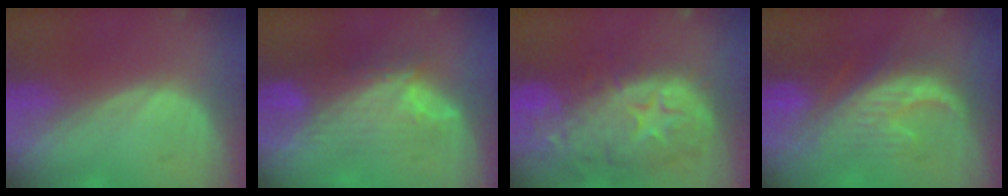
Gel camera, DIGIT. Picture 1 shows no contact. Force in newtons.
{"total": 7.6, "press": 7.3, "slide": 2.2}
{"total": 13.9, "press": 11.2, "slide": 8.3}
{"total": 8.5, "press": 8.3, "slide": 1.6}